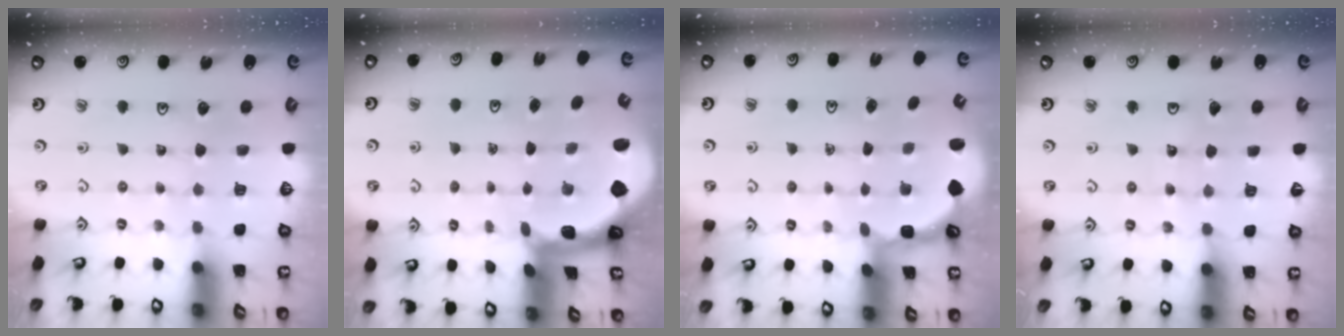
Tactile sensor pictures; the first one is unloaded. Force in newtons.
{"total": 1.7, "press": 1.7, "slide": 0.4}
{"total": 2.6, "press": 1.9, "slide": 1.7}
{"total": 5.3, "press": 5.3, "slide": 0.7}